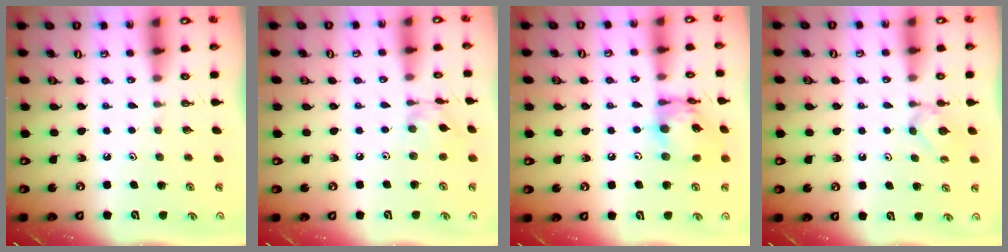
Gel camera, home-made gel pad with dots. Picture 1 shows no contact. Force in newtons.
{"total": 4.6, "press": 4.5, "slide": 0.2}
{"total": 13.5, "press": 13.5, "slide": 1.1}
{"total": 3.9, "press": 3.8, "slide": 0.6}